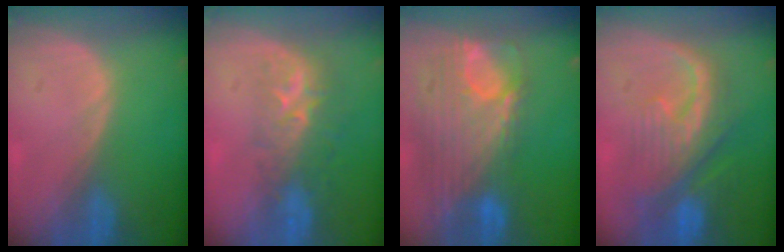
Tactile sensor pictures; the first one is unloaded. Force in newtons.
{"total": 8.8, "press": 7.2, "slide": 4.9}
{"total": 12.3, "press": 10.3, "slide": 6.6}
{"total": 9.9, "press": 9.2, "slide": 3.7}